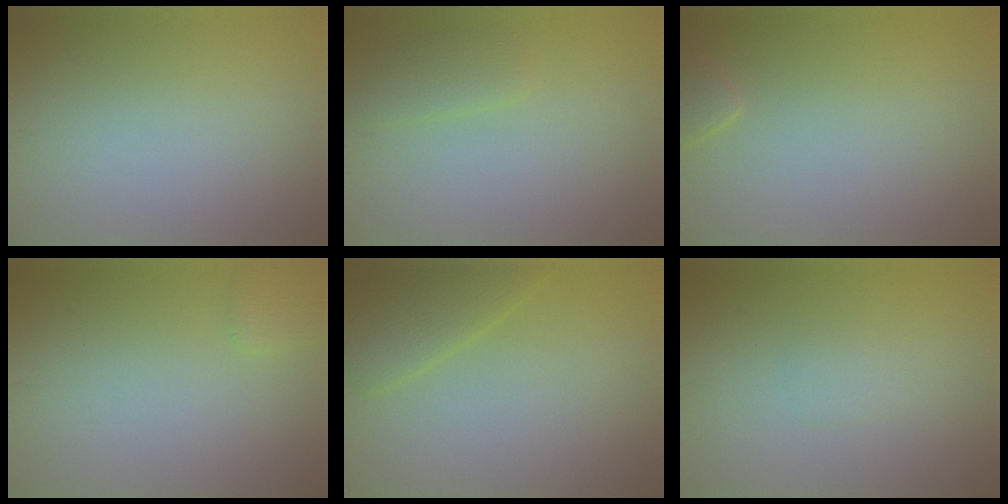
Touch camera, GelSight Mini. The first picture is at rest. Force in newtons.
{"total": 1.6, "press": 1.6, "slide": 0.0}
{"total": 1.1, "press": 1.1, "slide": 0.1}
{"total": 1.3, "press": 1.3, "slide": 0.1}
{"total": 2.8, "press": 2.8, "slide": 0.2}
{"total": 0.9, "press": 0.9, "slide": 0.1}